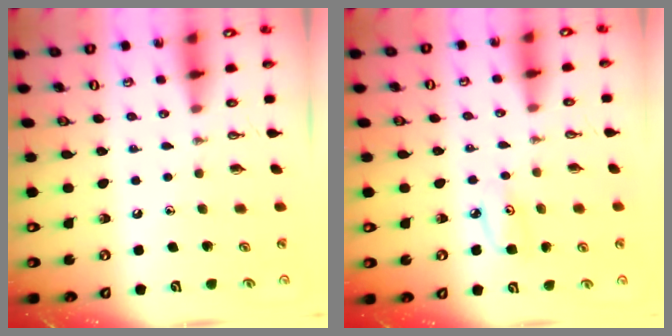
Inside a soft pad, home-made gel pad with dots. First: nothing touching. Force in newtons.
{"total": 6.5, "press": 6.5, "slide": 0.3}